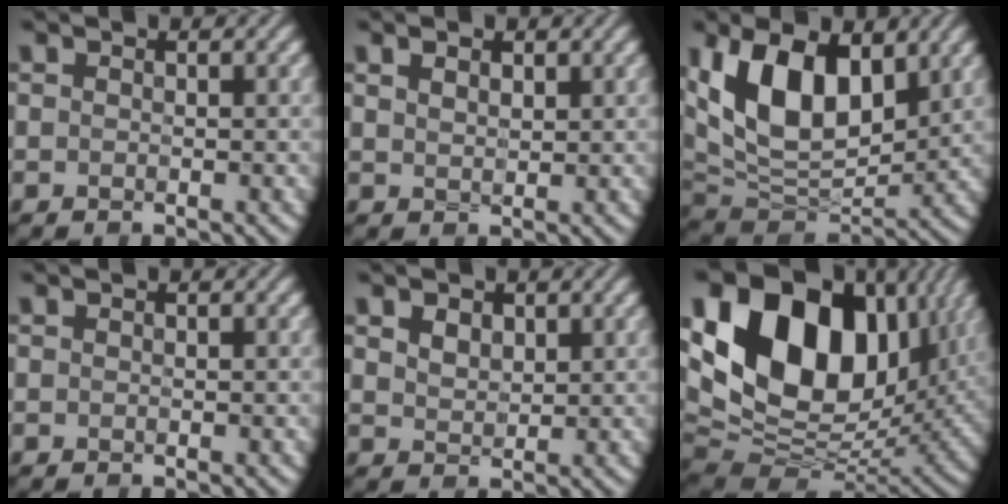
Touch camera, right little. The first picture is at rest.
{"total": 1.7, "force": [0.9, 0.9, 1.1], "torque": [-0.021, 0.003, 0.018]}
{"total": 12.0, "force": [3.6, 6.7, 9.2], "torque": [-0.183, 0.004, 0.061]}
{"total": 0.0}
{"total": 2.1, "force": [0.8, 1.5, 1.2], "torque": [-0.030, -0.001, 0.014]}
{"total": 18.9, "force": [6.3, 12.2, 12.9], "torque": [-0.252, 0.041, 0.104]}